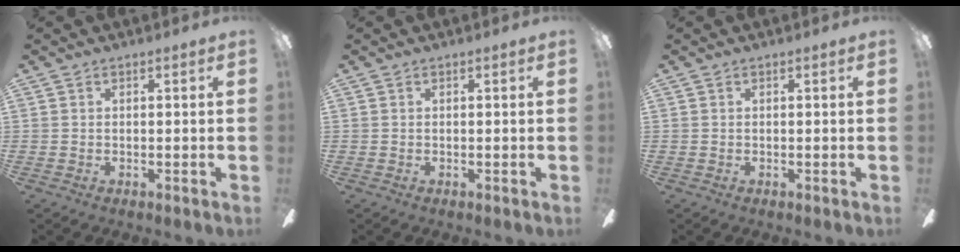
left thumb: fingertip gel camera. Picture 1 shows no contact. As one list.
[{"total": 0.0}, {"total": 0.0}]